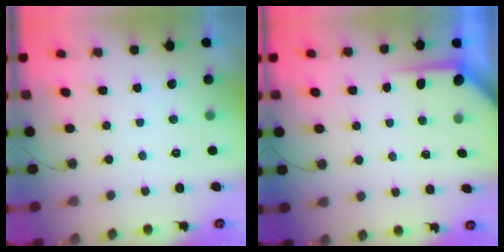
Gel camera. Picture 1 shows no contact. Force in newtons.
{"total": 4.5, "press": 4.5, "slide": 0.4}